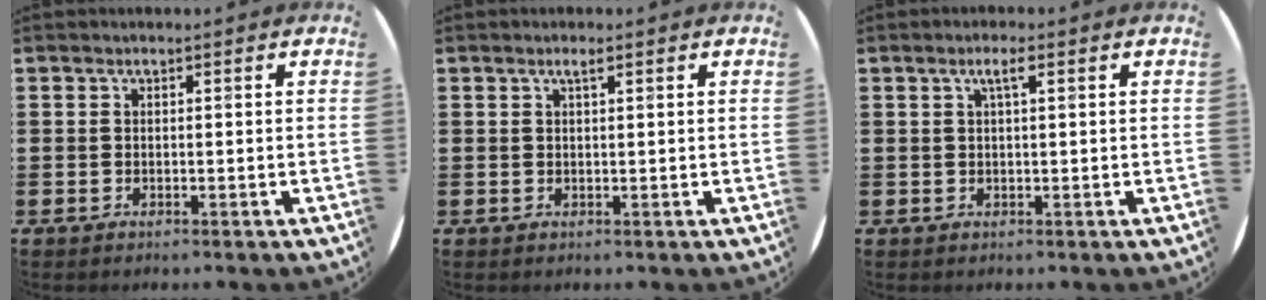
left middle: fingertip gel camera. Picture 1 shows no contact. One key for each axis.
{"total": 1.1, "fx": 0.6, "fy": 0.1, "fz": 0.9, "tx": -0.019, "ty": 0.002, "tz": 0.011}
{"total": 1.9, "fx": 0.9, "fy": 0.3, "fz": 1.7, "tx": -0.034, "ty": 0.006, "tz": 0.013}